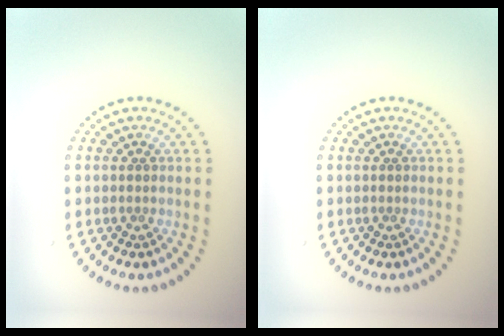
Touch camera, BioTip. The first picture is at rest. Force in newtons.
{"total": 0.0}